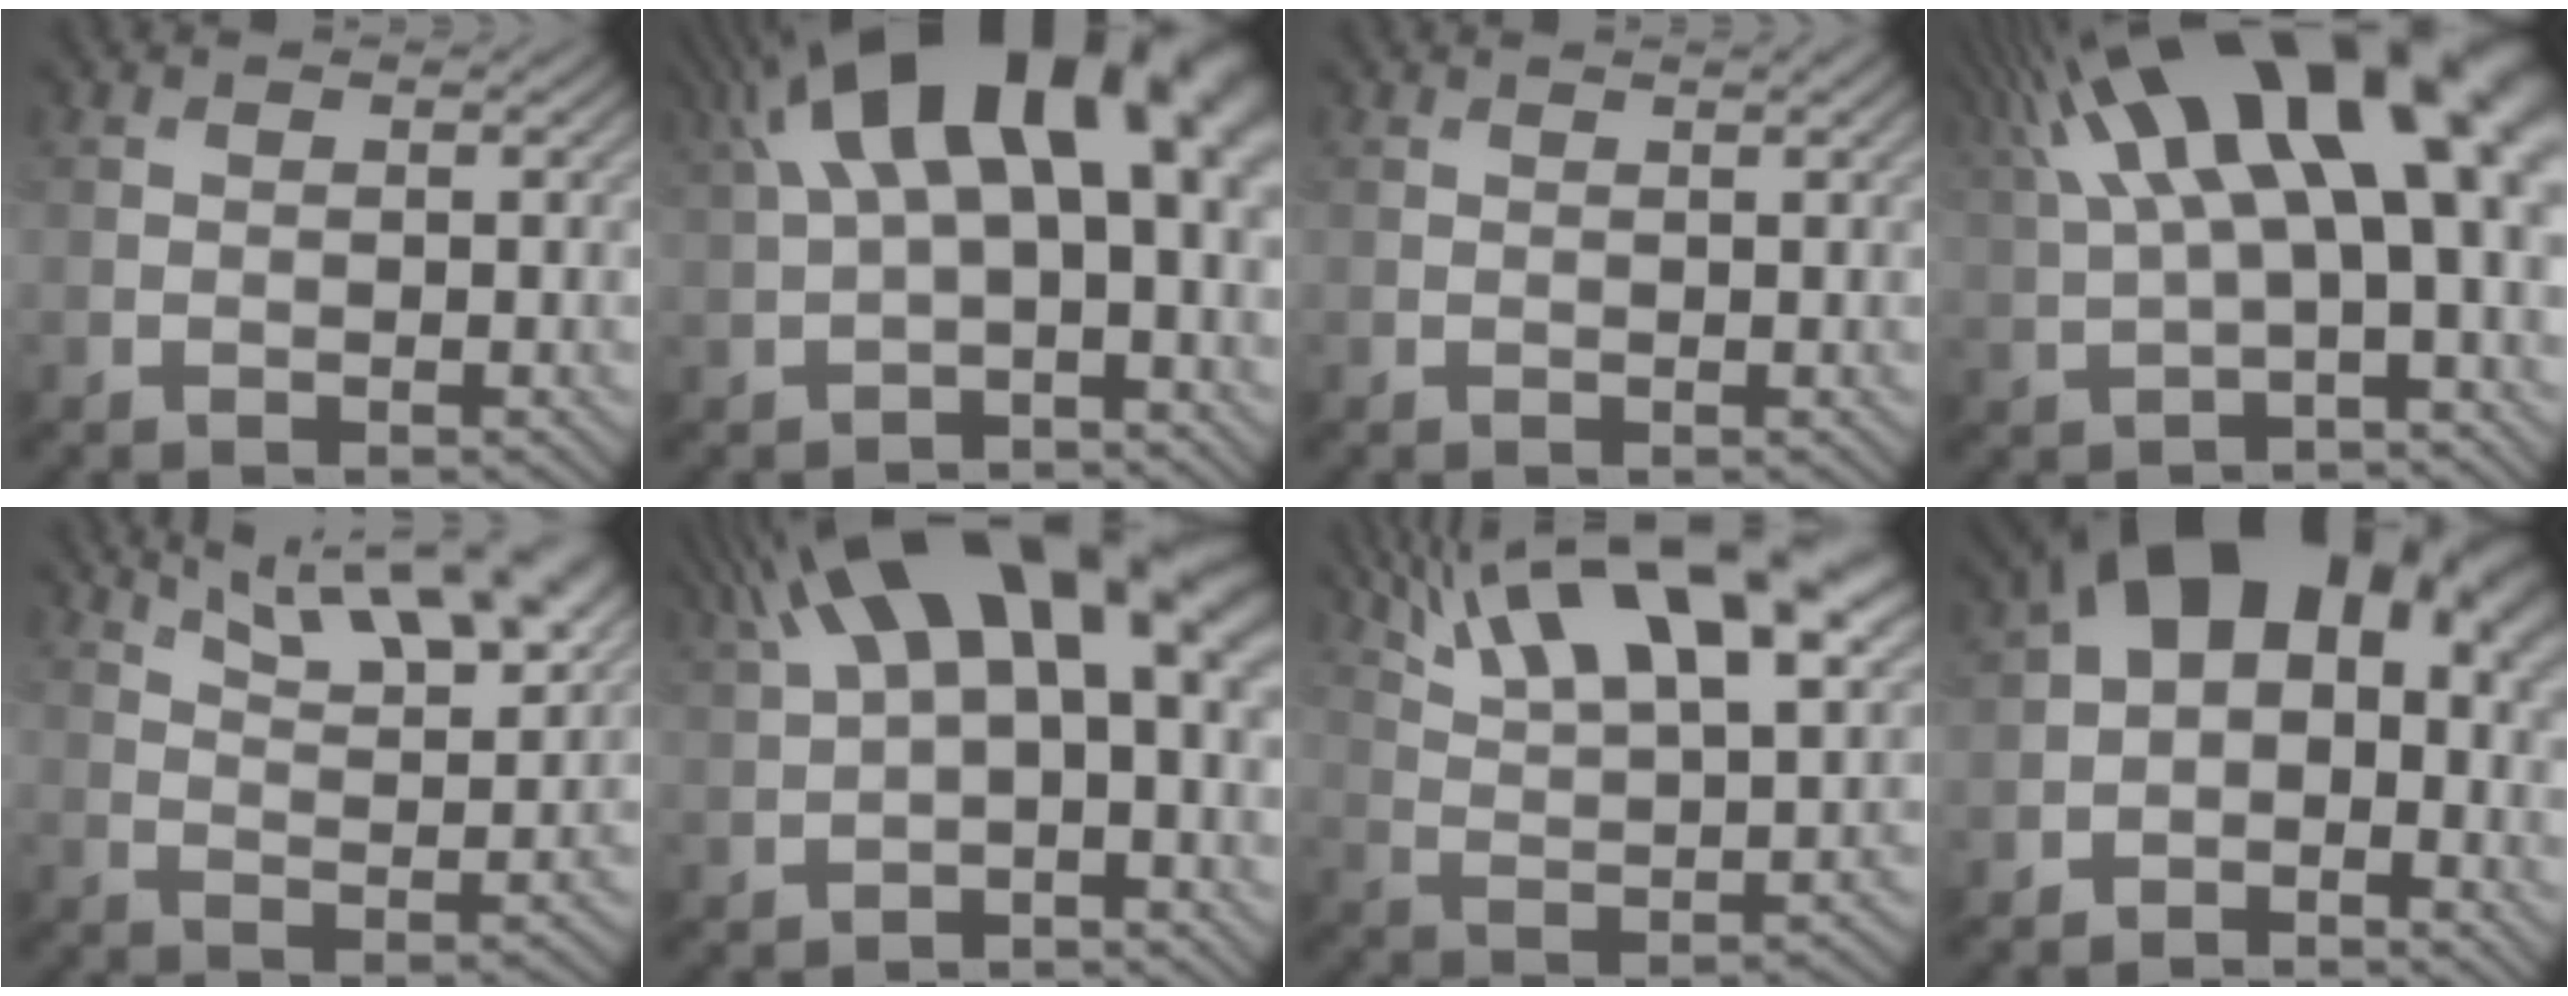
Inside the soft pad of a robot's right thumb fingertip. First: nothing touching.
{"total": 16.6, "force": [4.5, 7.7, 14.0], "torque": [-0.229, 0.032, 0.083]}
{"total": 1.0, "force": [0.7, -0.3, 0.7], "torque": [-0.008, 0.003, 0.012]}
{"total": 19.0, "force": [5.7, 6.9, 16.7], "torque": [-0.264, 0.041, 0.105]}
{"total": 12.4, "force": [8.4, 3.7, 8.4], "torque": [-0.127, 0.013, 0.132]}
{"total": 15.2, "force": [4.7, 6.5, 12.9], "torque": [-0.224, 0.029, 0.083]}
{"total": 19.3, "force": [11.9, 6.2, 13.9], "torque": [-0.238, 0.038, 0.191]}
{"total": 14.3, "force": [1.1, 8.8, 11.3], "torque": [-0.176, 0.005, 0.020]}